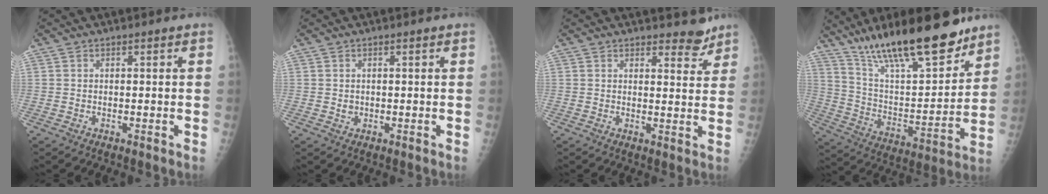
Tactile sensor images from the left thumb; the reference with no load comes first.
{"total": 1.0, "force": [0.2, 0.9, 0.5], "torque": [-0.005, -0.001, 0.007]}
{"total": 4.2, "force": [3.7, 1.6, 1.2], "torque": [0.004, -0.030, 0.046]}
{"total": 25.5, "force": [18.6, 6.9, 16.0], "torque": [-0.233, -0.077, 0.315]}